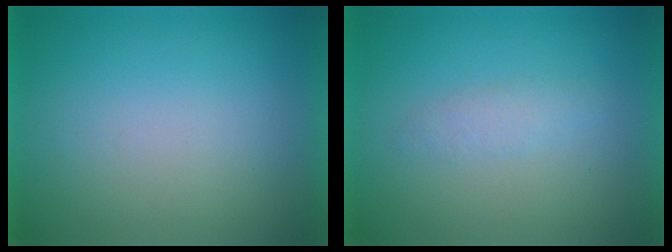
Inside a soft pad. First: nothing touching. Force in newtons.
{"total": 1.9}